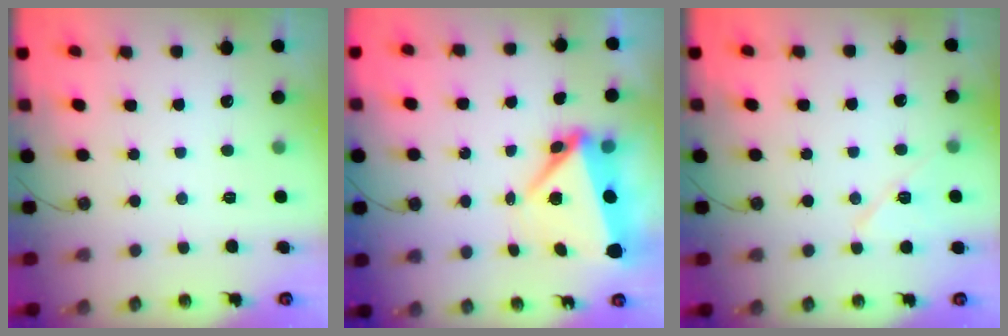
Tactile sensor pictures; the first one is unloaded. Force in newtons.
{"total": 7.5, "press": 7.2, "slide": 1.8}
{"total": 8.3, "press": 8.2, "slide": 1.4}